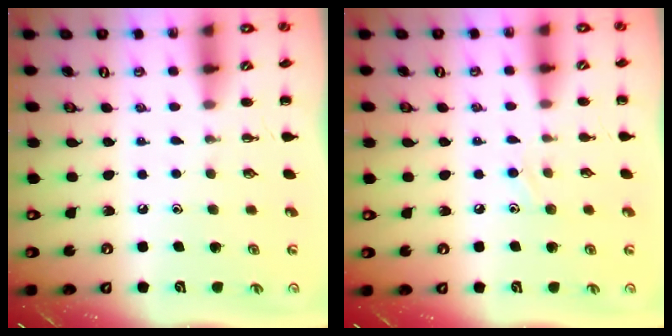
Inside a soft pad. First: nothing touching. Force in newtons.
{"total": 5.8, "press": 5.5, "slide": 1.8}